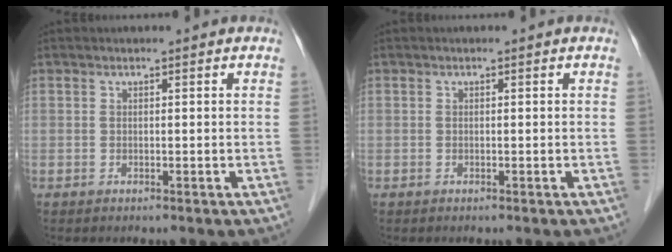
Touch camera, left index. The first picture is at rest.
{"total": 0.0}